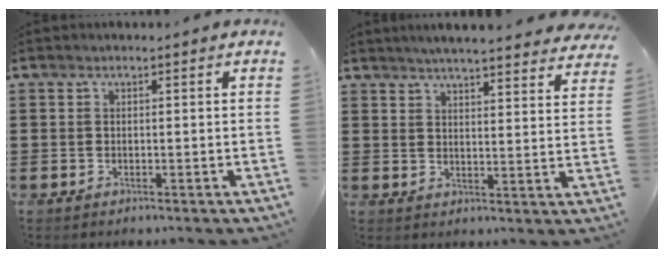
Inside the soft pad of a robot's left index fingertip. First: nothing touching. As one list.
[{"total": 4.5, "force": [4.4, -0.3, 1.0], "torque": [-0.038, -0.023, 0.077]}]